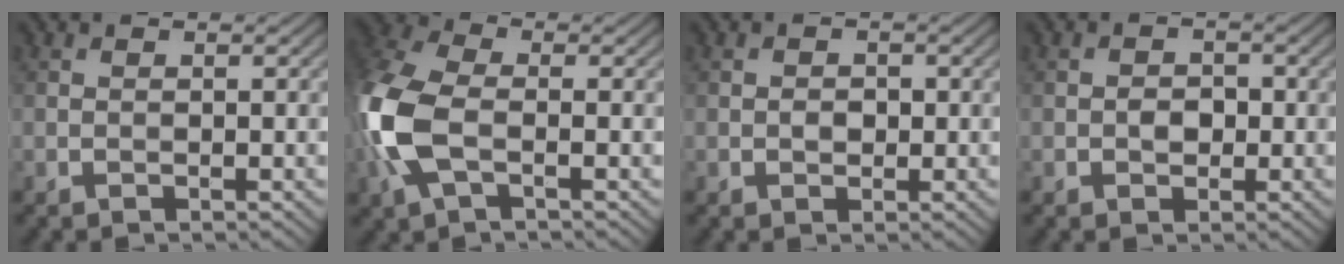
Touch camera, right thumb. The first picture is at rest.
{"total": 11.2, "force": [-2.0, 6.3, 9.0], "torque": [-0.263, -0.004, -0.051]}
{"total": 1.4, "force": [-0.2, 1.2, 0.8], "torque": [-0.016, -0.006, -0.006]}
{"total": 1.9, "force": [-0.4, 1.6, 1.0], "torque": [-0.021, -0.003, -0.009]}